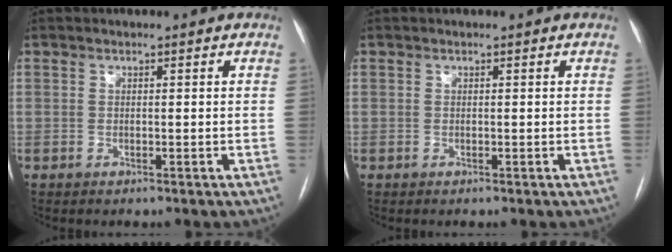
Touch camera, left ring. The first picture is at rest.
{"total": 0.0}